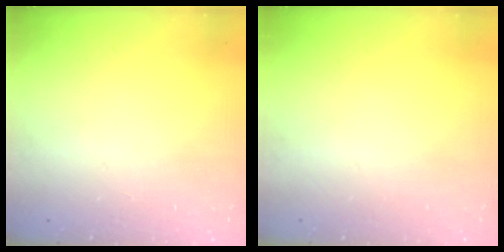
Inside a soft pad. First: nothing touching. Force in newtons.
{"total": 0.0}